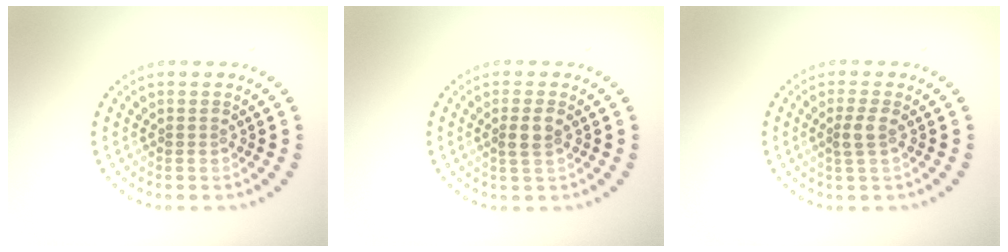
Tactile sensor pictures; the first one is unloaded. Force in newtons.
{"total": 1.6, "press": 1.5, "slide": 0.6}
{"total": 1.5, "press": 1.3, "slide": 0.7}